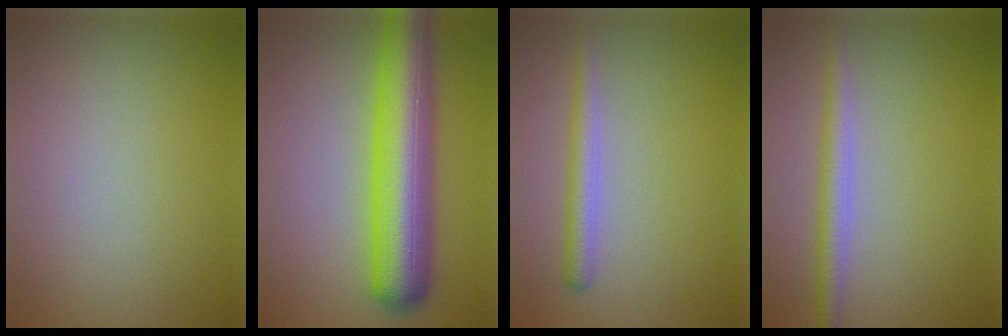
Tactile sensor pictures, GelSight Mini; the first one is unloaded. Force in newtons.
{"total": 9.5, "press": 9.5, "slide": 0.2}
{"total": 2.2, "press": 2.2, "slide": 0.0}
{"total": 2.5, "press": 2.5, "slide": 0.1}